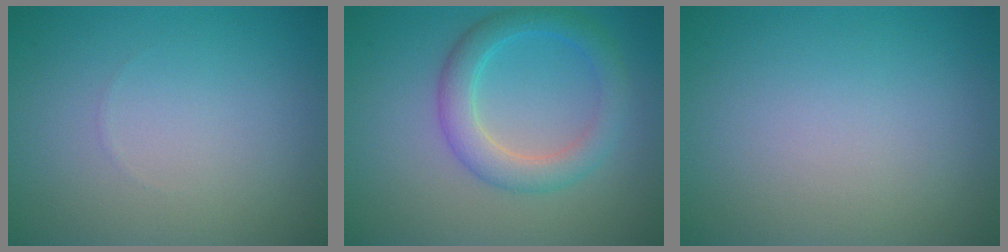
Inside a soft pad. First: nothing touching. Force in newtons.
{"total": 3.8, "press": 3.8, "slide": 0.1}
{"total": 0.0}